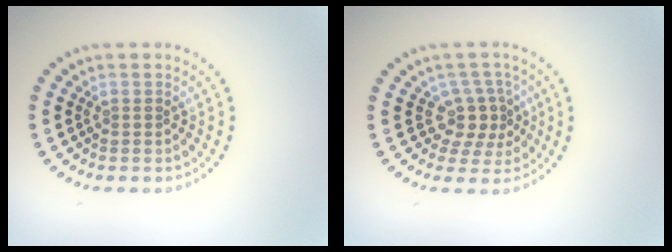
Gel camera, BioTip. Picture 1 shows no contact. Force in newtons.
{"total": 2.9, "press": 2.3, "slide": 1.8}